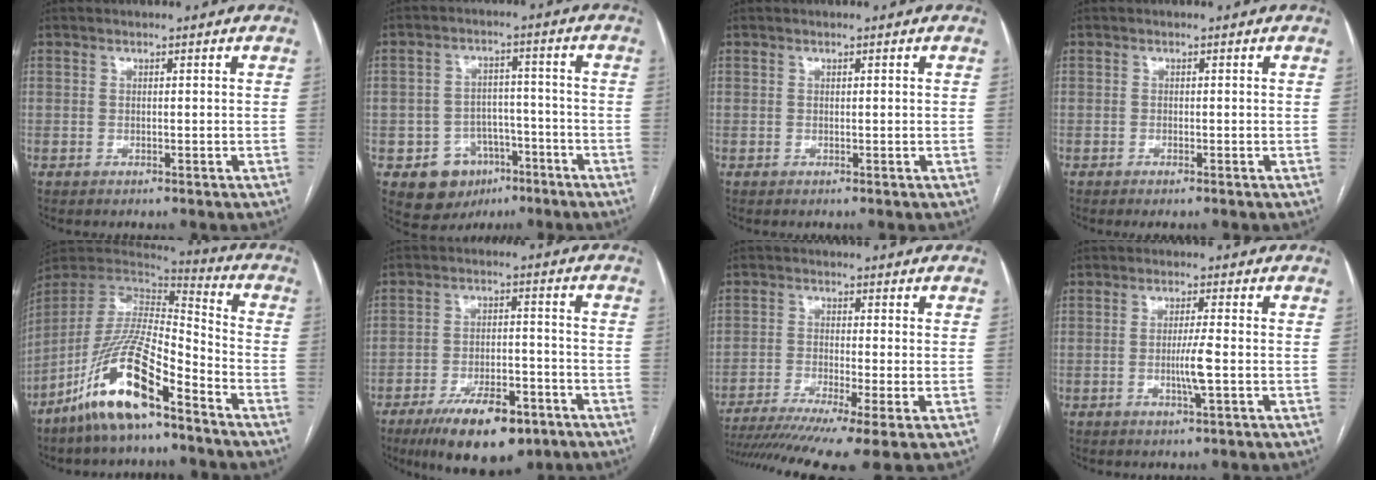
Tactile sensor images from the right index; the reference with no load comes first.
{"total": 8.3, "force": [-4.0, 6.9, 2.2], "torque": [-0.031, 0.022, -0.049]}
{"total": 0.0}
{"total": 0.7, "force": [-0.5, 0.0, 0.5], "torque": [-0.008, -0.001, -0.005]}
{"total": 16.2, "force": [-10.3, 3.3, 12.1], "torque": [-0.251, -0.009, -0.190]}
{"total": 12.8, "force": [-8.2, 4.7, 8.6], "torque": [-0.140, -0.003, -0.129]}
{"total": 14.2, "force": [-10.4, 0.0, 9.6], "torque": [-0.162, -0.028, -0.168]}
{"total": 4.0, "force": [-0.8, -0.4, 3.9], "torque": [-0.075, -0.007, -0.016]}